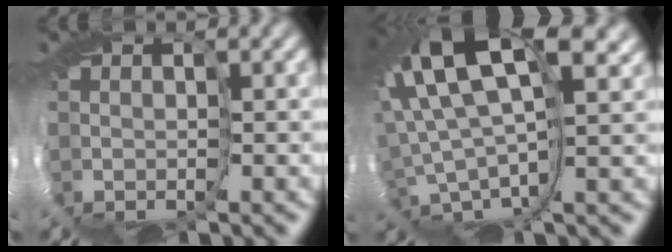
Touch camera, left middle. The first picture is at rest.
{"total": 10.2, "force": [5.3, 2.3, 8.4], "torque": [-0.225, 0.011, 0.105]}